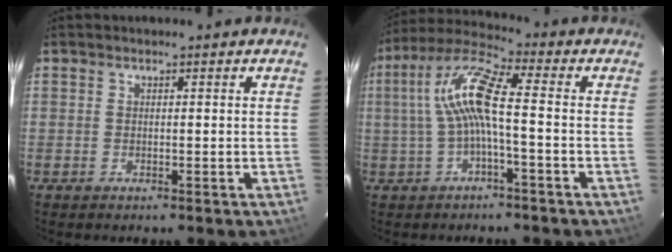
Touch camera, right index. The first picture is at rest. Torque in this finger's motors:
{"motor_torque": [0.61, -0.16, 0.59, 0.21]}